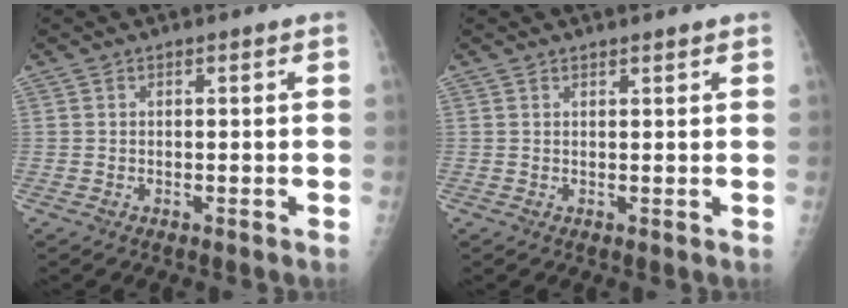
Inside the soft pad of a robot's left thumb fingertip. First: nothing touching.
{"total": 1.1, "force": [1.0, 0.2, 0.5], "torque": [-0.003, -0.004, 0.014]}